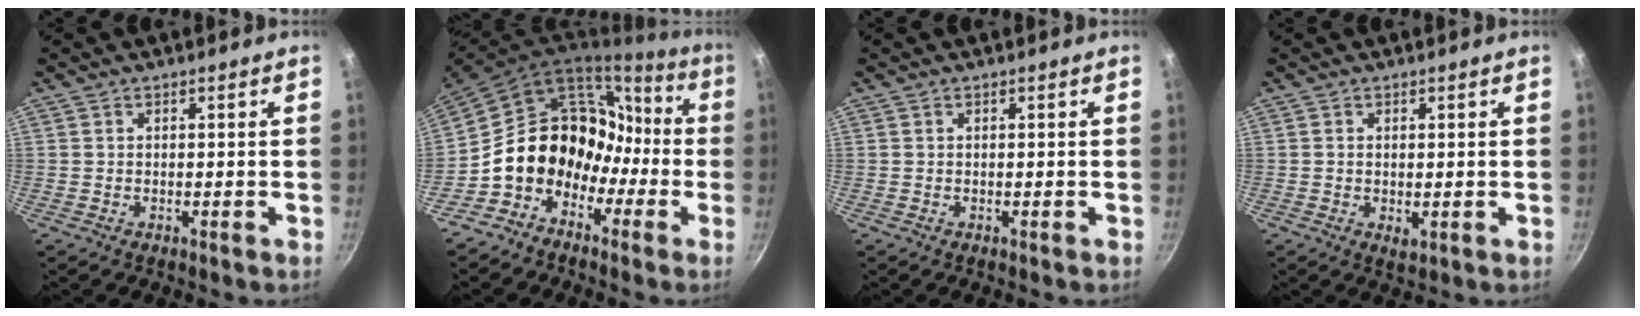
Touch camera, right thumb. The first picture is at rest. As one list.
[{"total": 18.3, "force": [-4.7, 14.8, 9.6], "torque": [-0.118, 0.086, -0.084]}, {"total": 0.0}, {"total": 1.8, "force": [0.2, 1.1, 1.4], "torque": [-0.022, -0.005, 0.003]}]